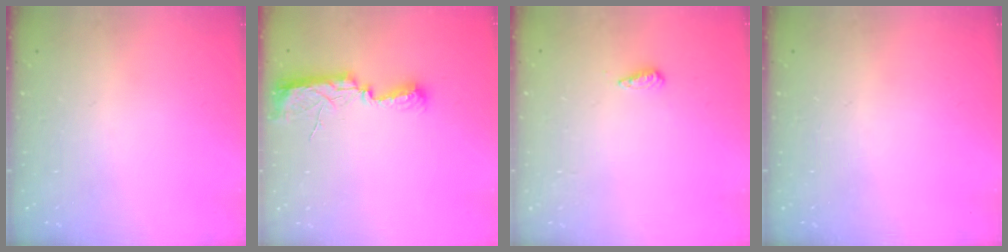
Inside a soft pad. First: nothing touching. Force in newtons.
{"total": 10.6, "press": 9.2, "slide": 5.3}
{"total": 5.3, "press": 5.2, "slide": 1.1}
{"total": 0.0}